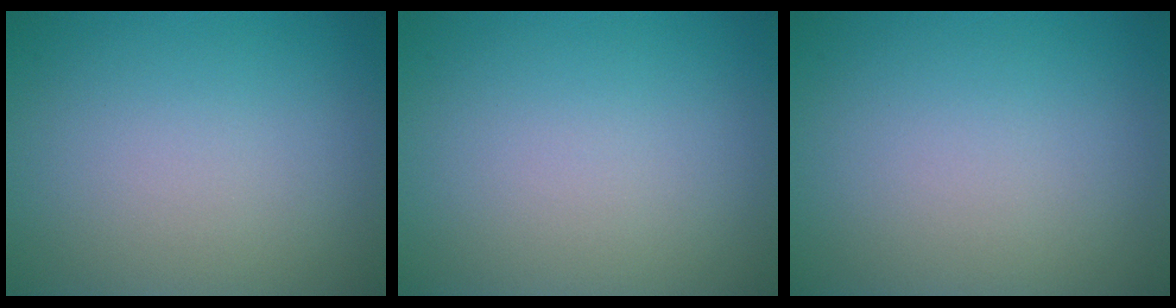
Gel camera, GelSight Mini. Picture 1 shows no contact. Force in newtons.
{"total": 0.0}
{"total": 0.0}